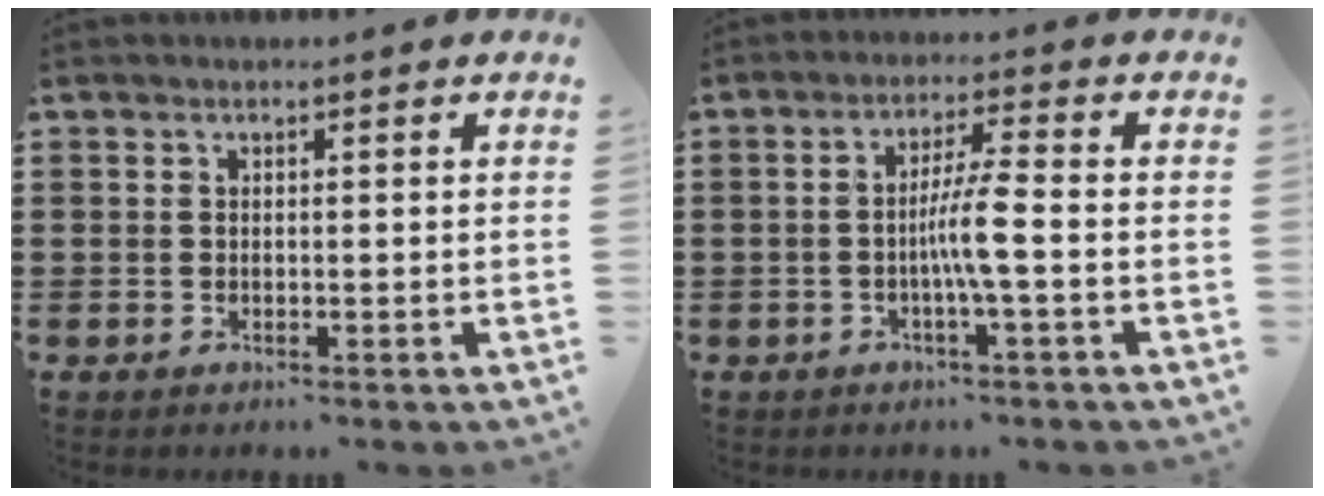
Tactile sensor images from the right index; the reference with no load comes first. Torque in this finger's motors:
{"motor_torque": [1.45, 0.69, 0.34, 0.06]}